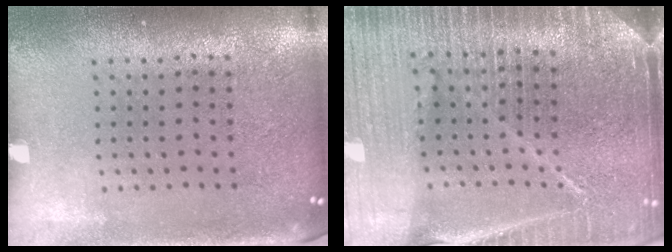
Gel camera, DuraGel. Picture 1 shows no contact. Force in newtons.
{"total": 5.5, "press": 4.9, "slide": 2.5}